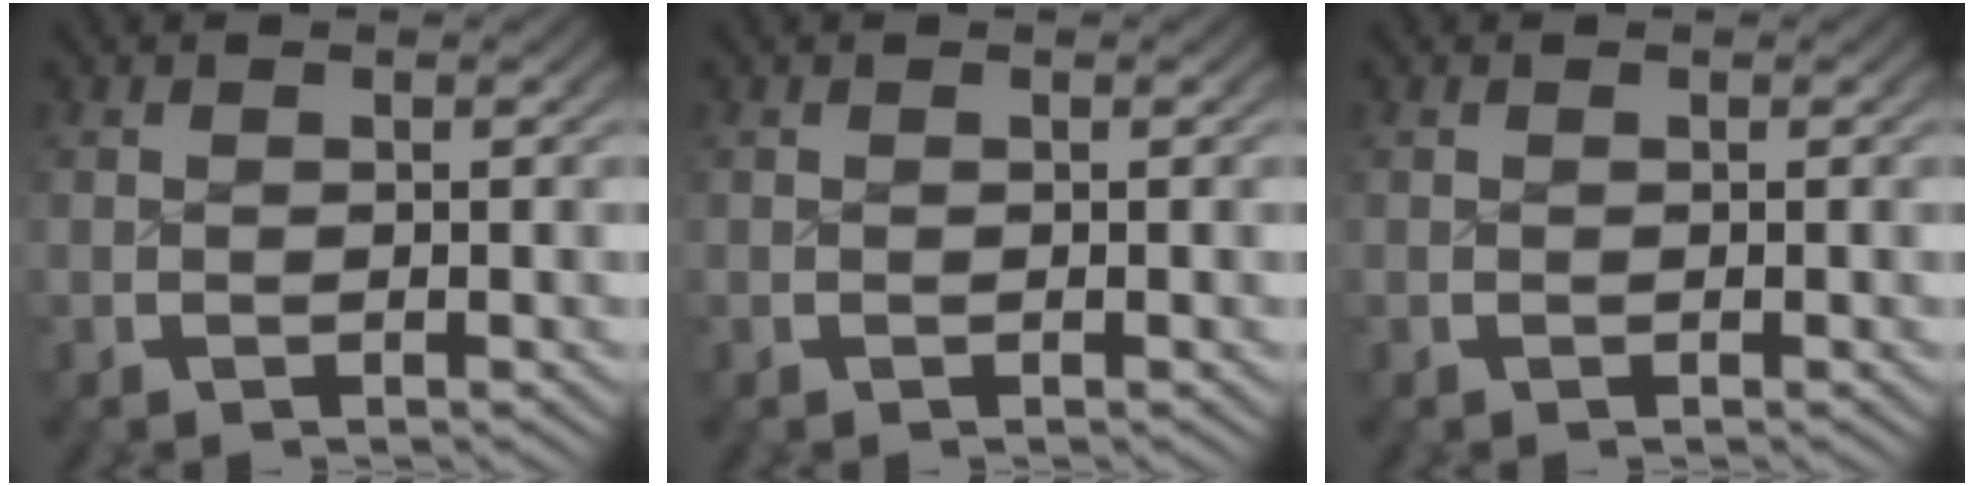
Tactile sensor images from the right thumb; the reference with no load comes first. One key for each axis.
{"total": 0.0}
{"total": 0.0}